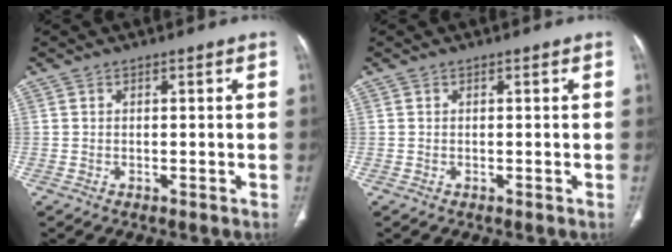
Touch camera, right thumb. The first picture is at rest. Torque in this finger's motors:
{"motor_torque": [-0.28, 0.02, 0.09, -0.03, 0.00]}